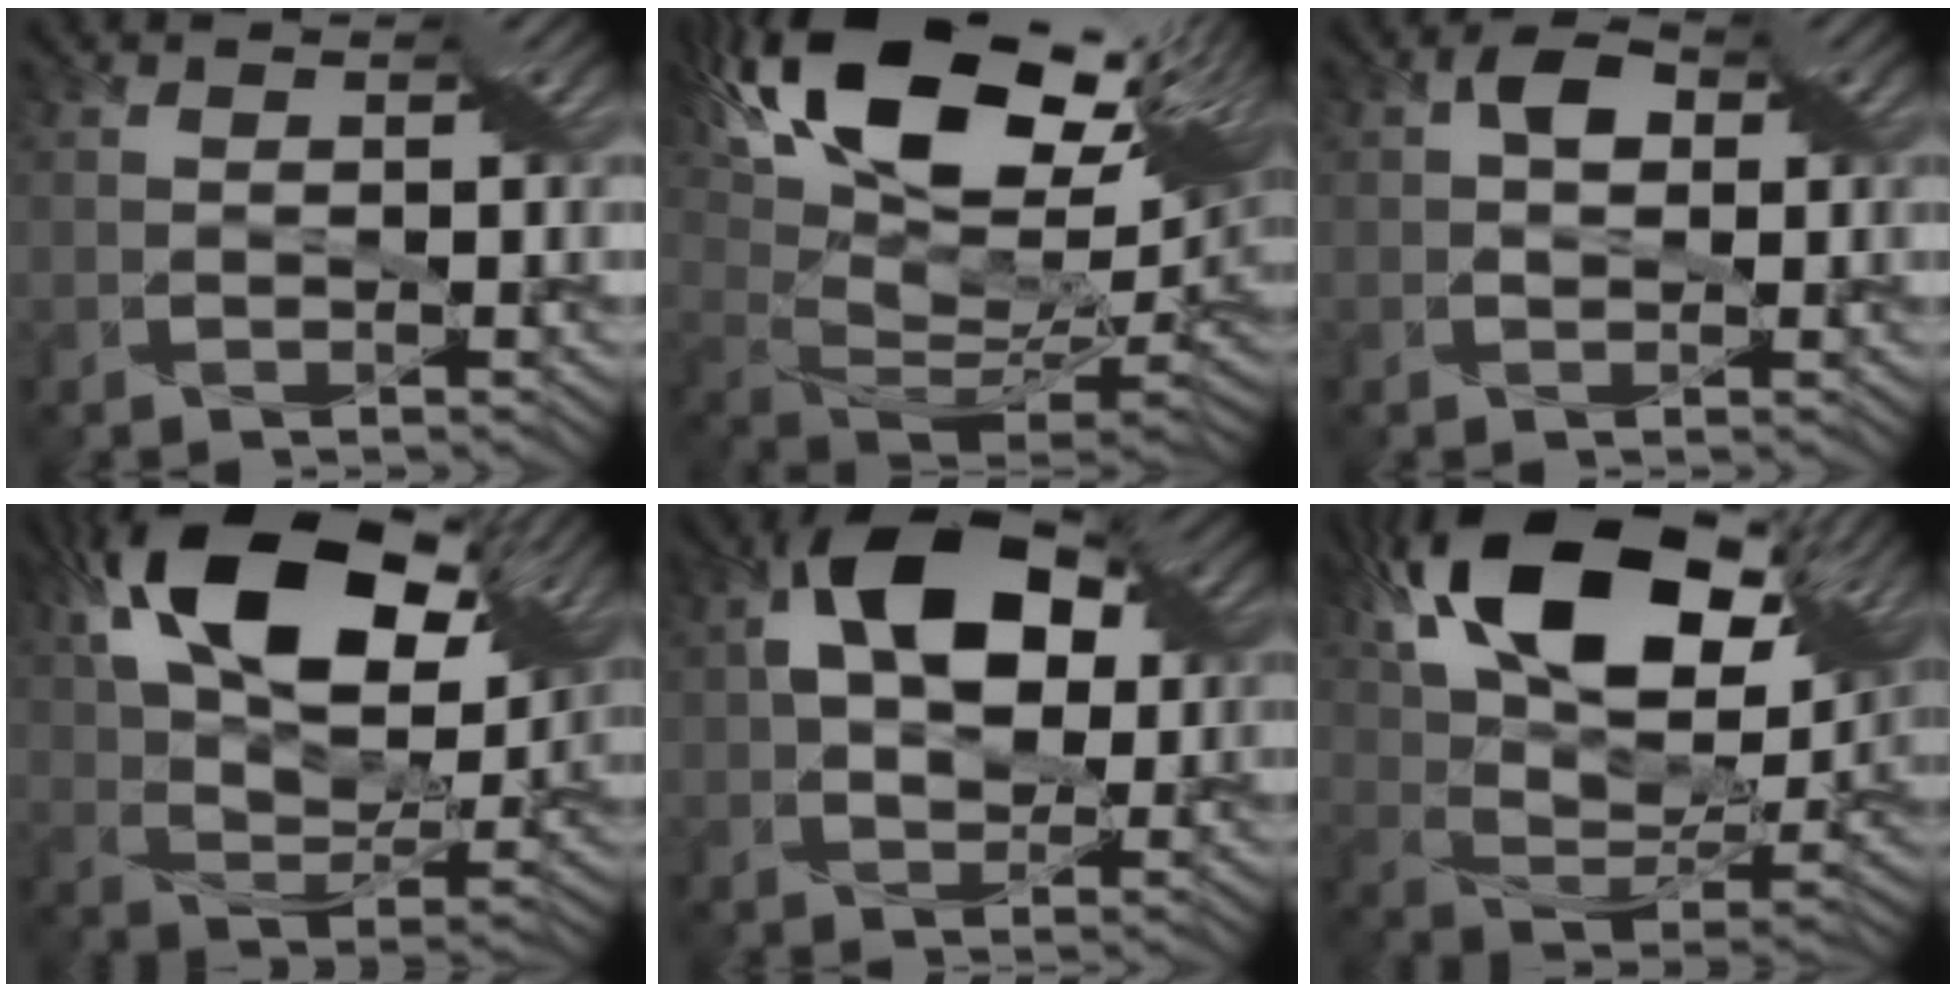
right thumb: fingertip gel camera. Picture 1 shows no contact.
{"total": 21.2, "force": [10.0, 10.1, 15.8], "torque": [-0.296, 0.027, 0.178]}
{"total": 2.0, "force": [0.4, 1.6, 1.2], "torque": [-0.023, 0.003, 0.003]}
{"total": 18.7, "force": [9.2, 10.0, 12.9], "torque": [-0.244, 0.030, 0.129]}
{"total": 12.9, "force": [3.7, 8.0, 9.4], "torque": [-0.166, 0.030, 0.048]}
{"total": 20.4, "force": [10.7, 10.6, 13.8], "torque": [-0.274, 0.045, 0.161]}